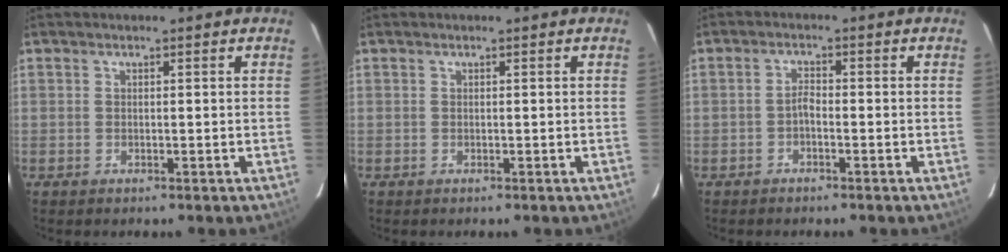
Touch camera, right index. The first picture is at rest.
{"total": 0.0}
{"total": 1.5, "force": [-1.0, 0.5, 1.0], "torque": [-0.020, 0.006, -0.021]}